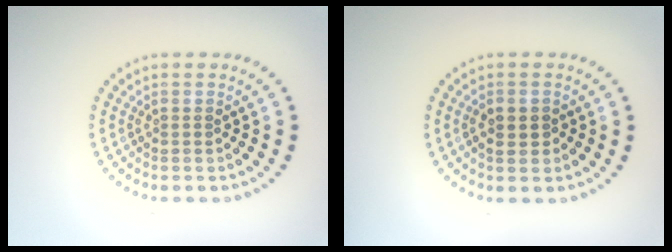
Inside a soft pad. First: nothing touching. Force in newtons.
{"total": 1.5, "press": 1.5, "slide": 0.2}